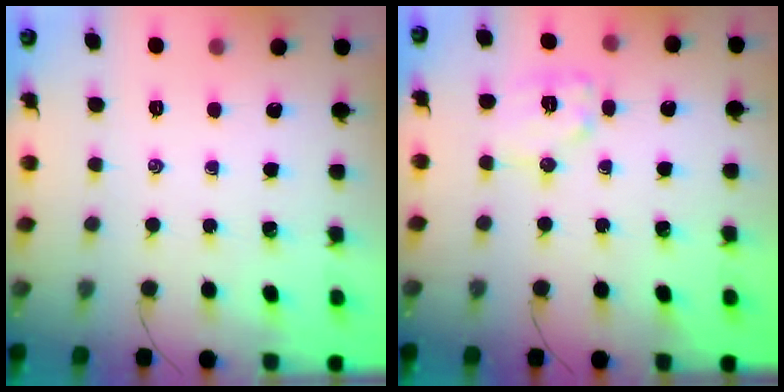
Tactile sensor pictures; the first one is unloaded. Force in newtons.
{"total": 8.7, "press": 8.6, "slide": 0.5}